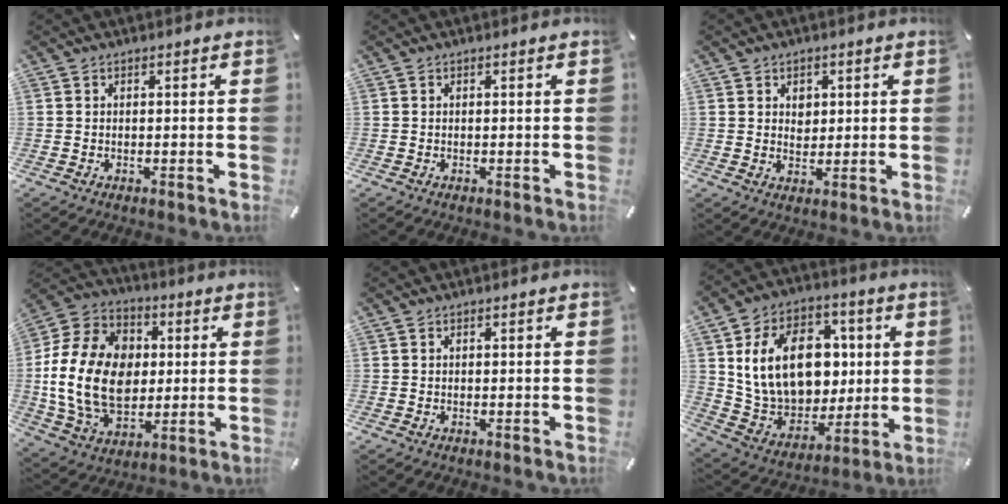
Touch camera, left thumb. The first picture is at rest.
{"total": 0.0}
{"total": 3.6, "force": [1.2, 3.1, 1.3], "torque": [-0.007, -0.004, 0.015]}
{"total": 21.0, "force": [-0.6, 16.1, 13.5], "torque": [-0.283, 0.014, -0.009]}
{"total": 0.0}
{"total": 20.4, "force": [4.0, 15.4, 12.8], "torque": [-0.246, -0.006, 0.079]}